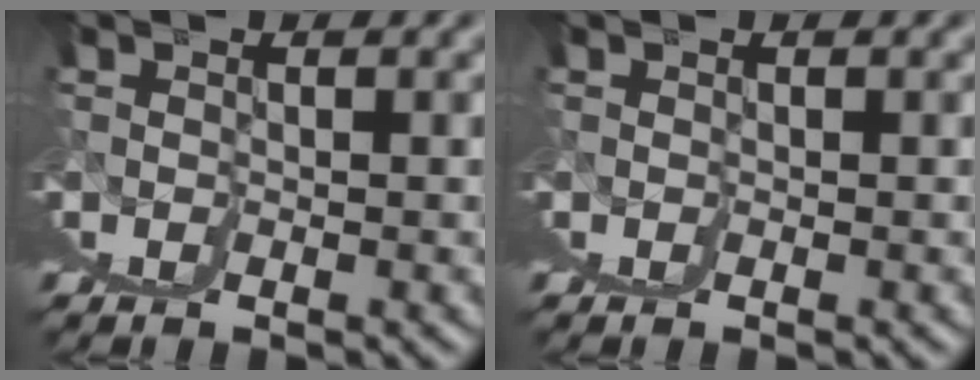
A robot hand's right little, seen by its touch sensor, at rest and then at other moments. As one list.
[{"total": 0.0}]